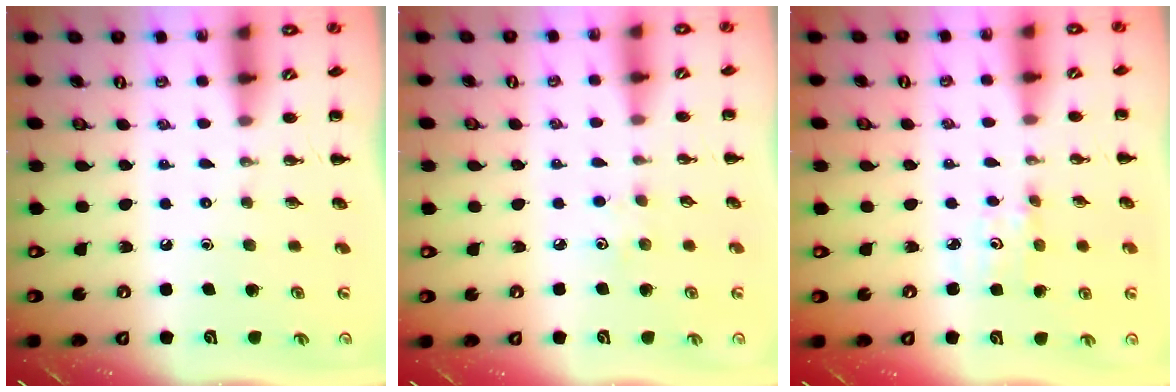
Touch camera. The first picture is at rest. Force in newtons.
{"total": 2.7, "press": 2.6, "slide": 0.7}
{"total": 2.4, "press": 2.3, "slide": 0.8}